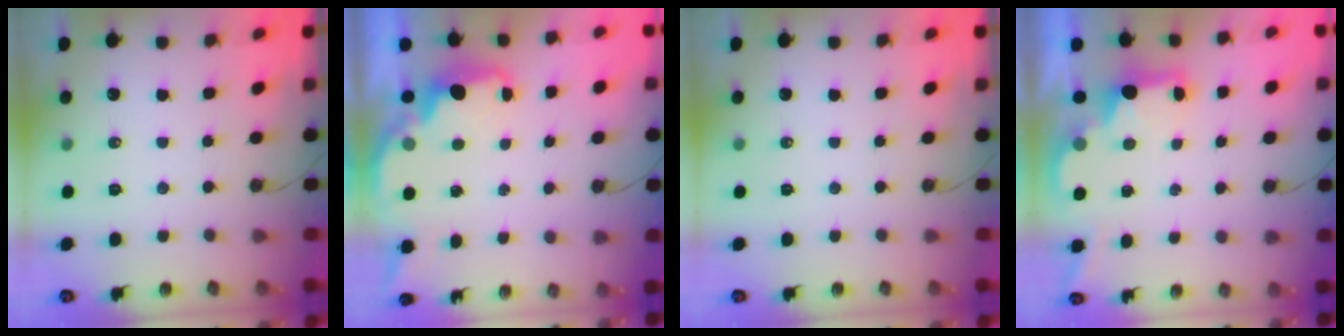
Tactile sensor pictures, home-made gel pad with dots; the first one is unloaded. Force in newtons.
{"total": 2.1, "press": 2.0, "slide": 0.8}
{"total": 0.0}
{"total": 2.1, "press": 2.0, "slide": 0.7}